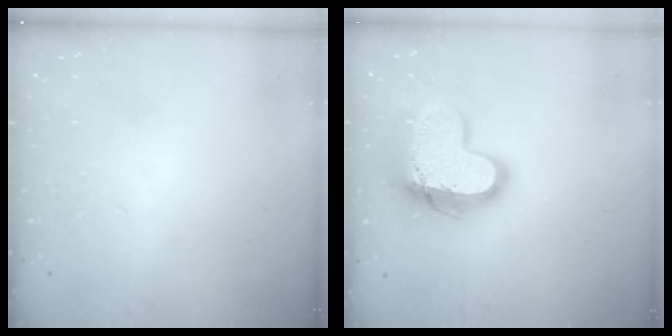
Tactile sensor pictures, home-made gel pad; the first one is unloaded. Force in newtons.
{"total": 16.3, "press": 16.3, "slide": 1.3}